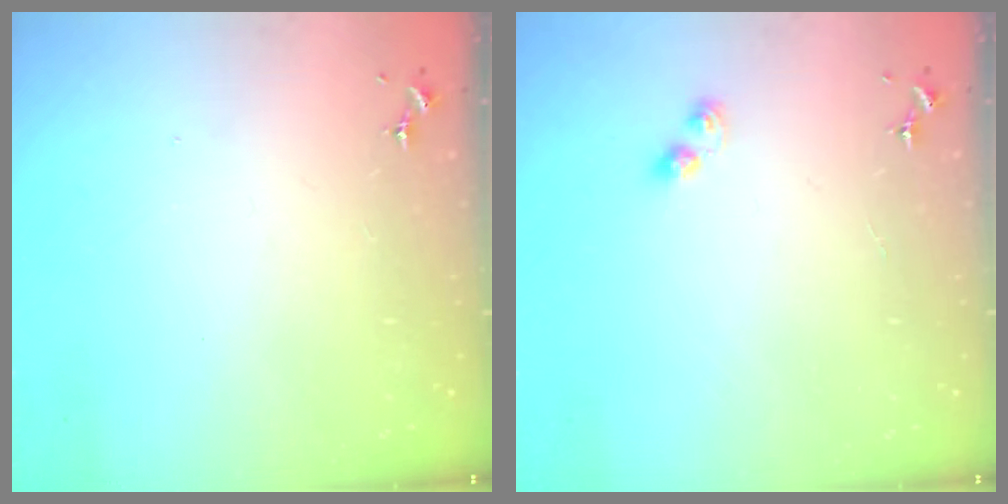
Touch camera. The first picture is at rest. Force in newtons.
{"total": 3.8, "press": 3.8, "slide": 0.4}